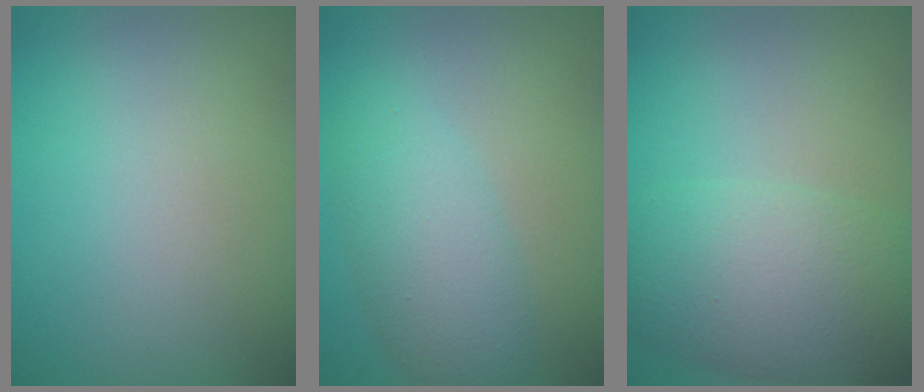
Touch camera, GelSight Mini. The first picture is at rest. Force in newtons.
{"total": 3.8, "press": 3.8, "slide": 0.1}
{"total": 7.5, "press": 7.5, "slide": 0.1}